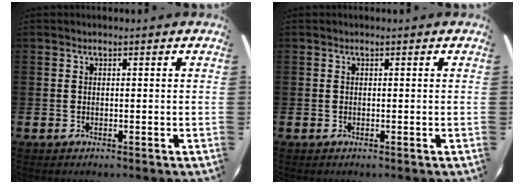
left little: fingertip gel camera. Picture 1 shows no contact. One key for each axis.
{"total": 0.0}